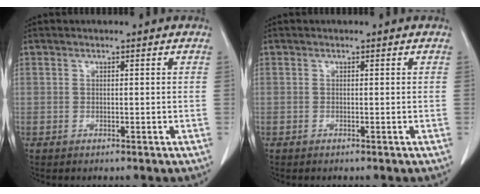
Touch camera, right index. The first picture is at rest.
{"total": 0.0}